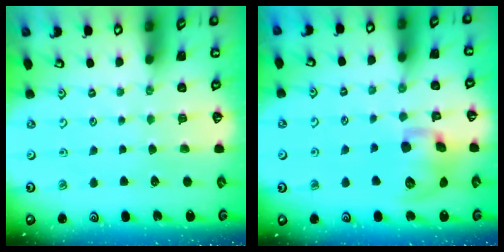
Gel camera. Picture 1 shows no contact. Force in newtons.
{"total": 12.1, "press": 12.0, "slide": 1.9}